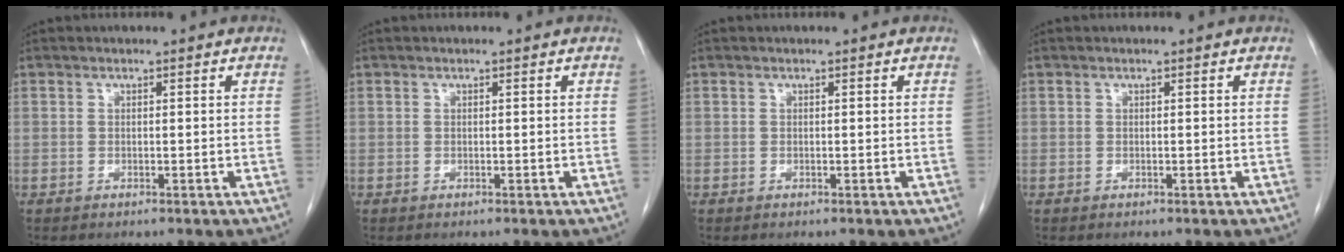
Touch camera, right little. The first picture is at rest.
{"total": 0.0}
{"total": 0.0}
{"total": 0.0}